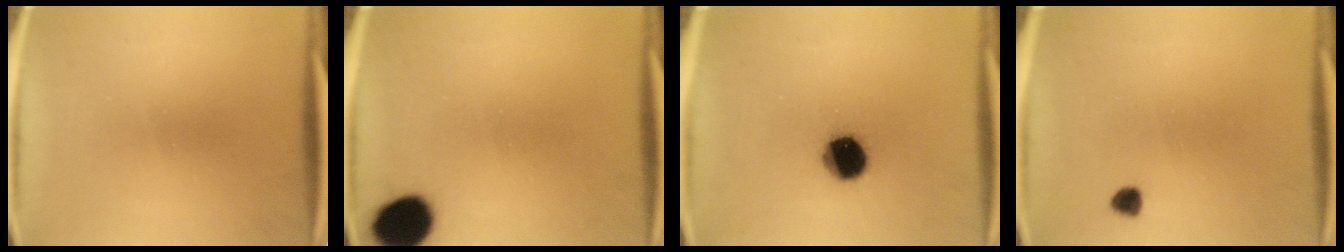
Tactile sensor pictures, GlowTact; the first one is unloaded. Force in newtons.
{"total": 11.2}
{"total": 11.6}
{"total": 1.8}